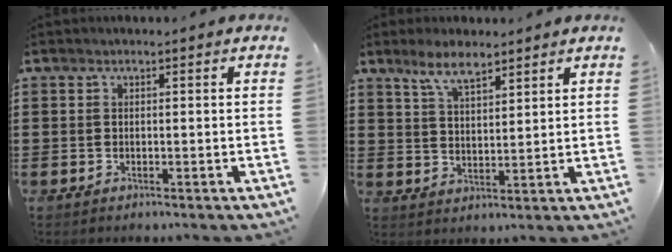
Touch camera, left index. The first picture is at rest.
{"total": 5.9, "force": [4.5, 1.7, 3.4], "torque": [-0.078, -0.001, 0.083]}